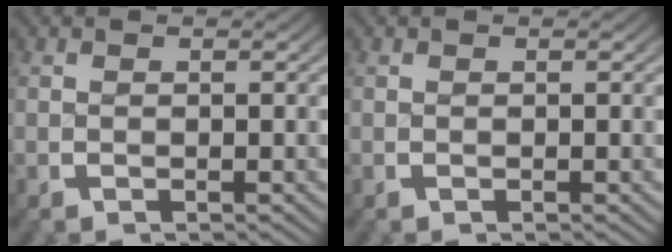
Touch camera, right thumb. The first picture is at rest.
{"total": 0.0}